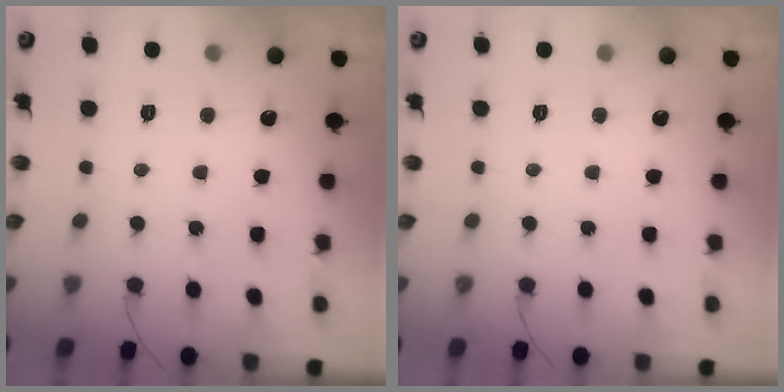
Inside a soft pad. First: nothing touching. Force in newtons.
{"total": 0.0}